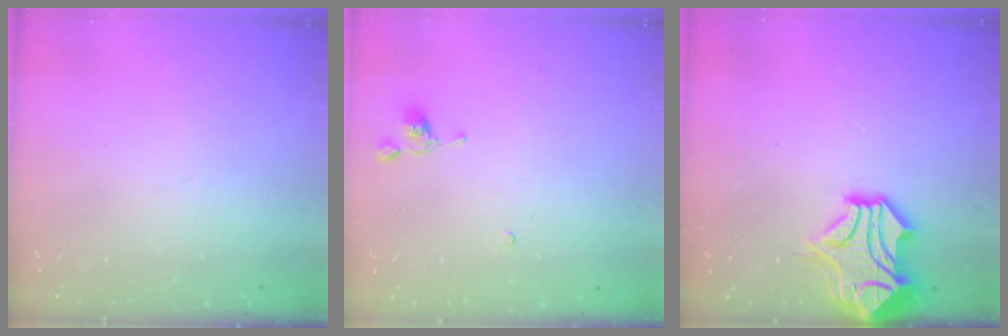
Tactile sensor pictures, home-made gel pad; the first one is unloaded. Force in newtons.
{"total": 0.7, "press": 0.6, "slide": 0.3}
{"total": 5.7, "press": 5.3, "slide": 2.1}